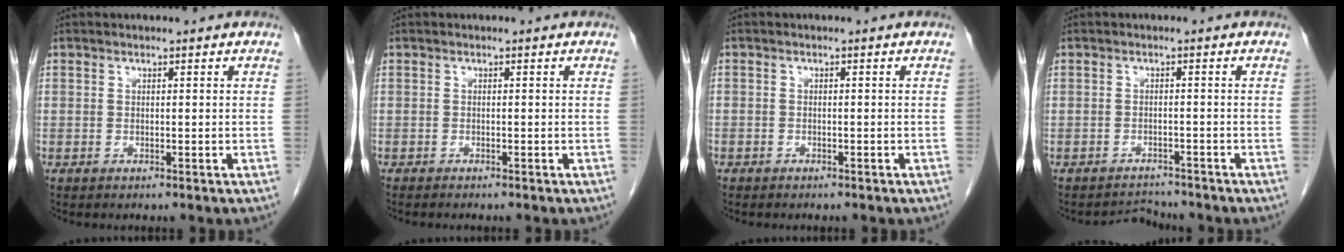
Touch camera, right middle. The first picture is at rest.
{"total": 1.7, "force": [-1.5, 0.3, 0.7], "torque": [-0.014, -0.004, -0.017]}
{"total": 1.2, "force": [-0.9, 0.7, 0.2], "torque": [-0.007, 0.003, -0.014]}
{"total": 2.6, "force": [-2.4, 0.2, -1.0], "torque": [0.016, -0.007, -0.035]}